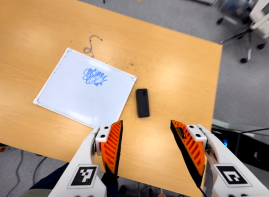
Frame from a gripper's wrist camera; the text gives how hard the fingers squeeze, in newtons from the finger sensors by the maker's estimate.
{"total": 0.0}